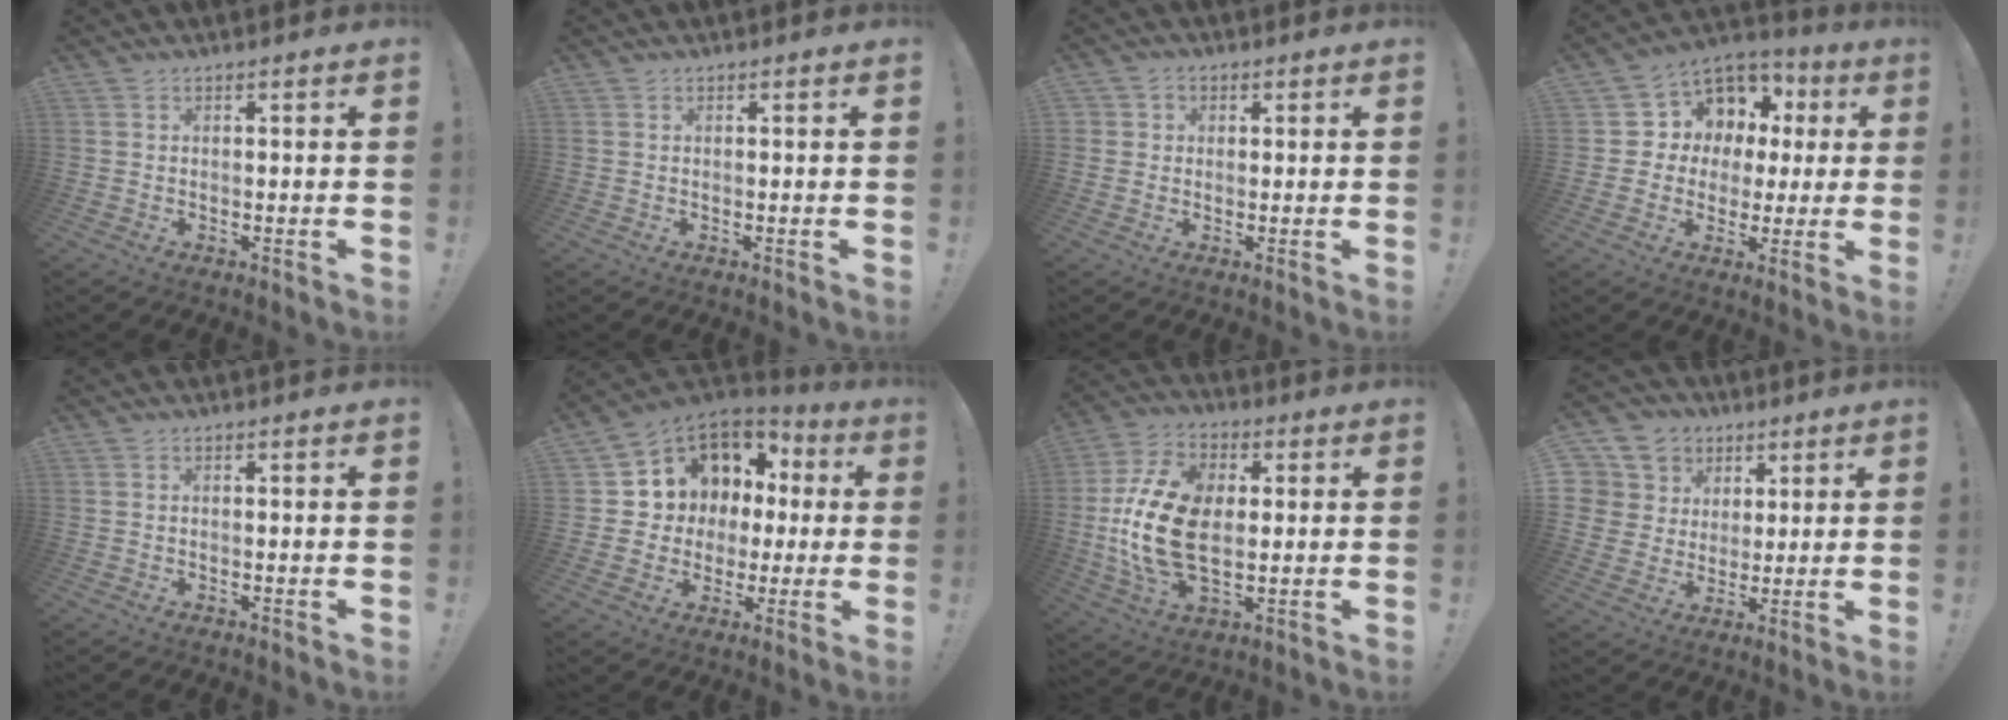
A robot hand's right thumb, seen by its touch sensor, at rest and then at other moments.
{"total": 0.0}
{"total": 2.5, "force": [0.3, 2.4, 0.6], "torque": [-0.013, 0.003, 0.005]}
{"total": 9.0, "force": [2.7, 8.3, 2.3], "torque": [-0.043, -0.029, 0.065]}
{"total": 0.0}
{"total": 9.0, "force": [2.4, 8.4, 2.4], "torque": [-0.042, -0.026, 0.064]}
{"total": 19.3, "force": [0.2, 12.1, 15.1], "torque": [-0.290, 0.003, 0.007]}
{"total": 9.6, "force": [3.6, 8.5, 2.5], "torque": [-0.050, -0.019, 0.082]}